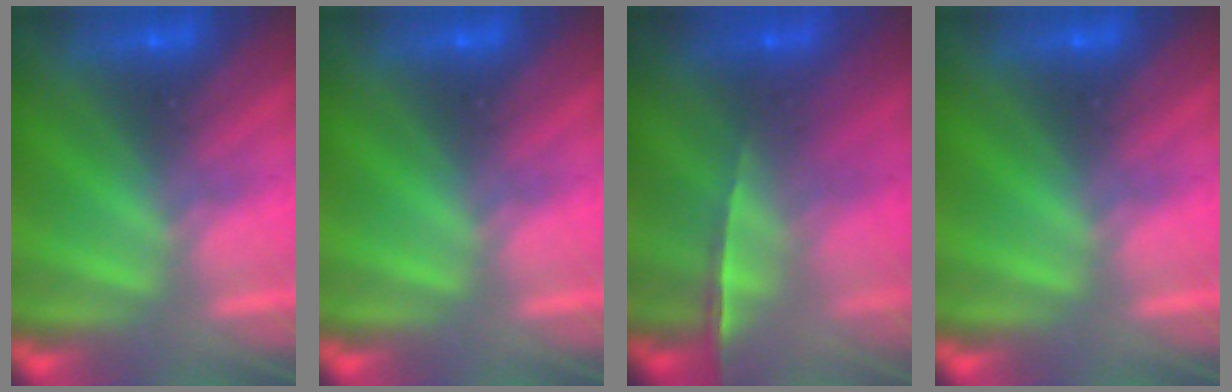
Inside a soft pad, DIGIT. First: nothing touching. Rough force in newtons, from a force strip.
{"total": 0.0}
{"total": 1.7}
{"total": 0.0}